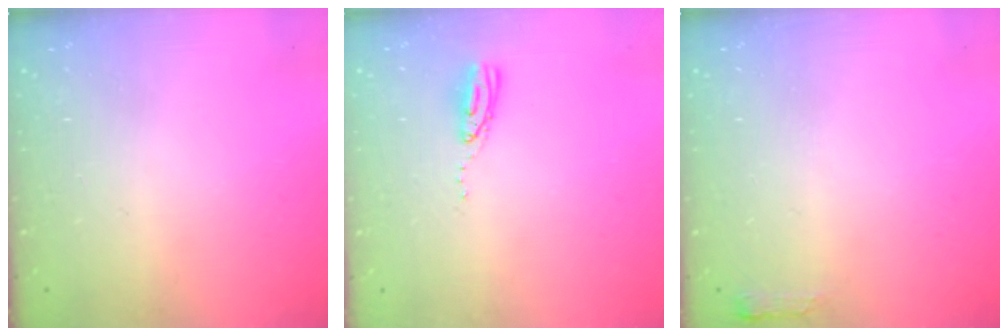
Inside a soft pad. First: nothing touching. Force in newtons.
{"total": 5.0, "press": 5.0, "slide": 0.5}
{"total": 2.7, "press": 2.6, "slide": 0.5}